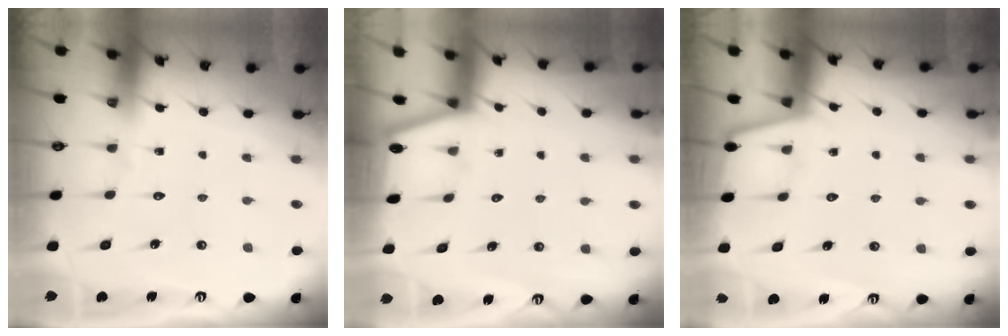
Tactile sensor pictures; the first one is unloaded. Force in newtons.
{"total": 0.0}
{"total": 2.1, "press": 2.0, "slide": 0.3}